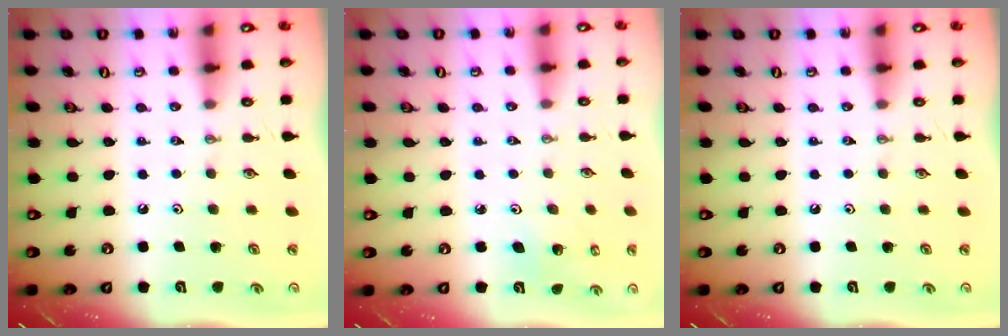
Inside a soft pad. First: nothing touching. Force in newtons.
{"total": 3.7, "press": 3.6, "slide": 0.8}
{"total": 0.0}